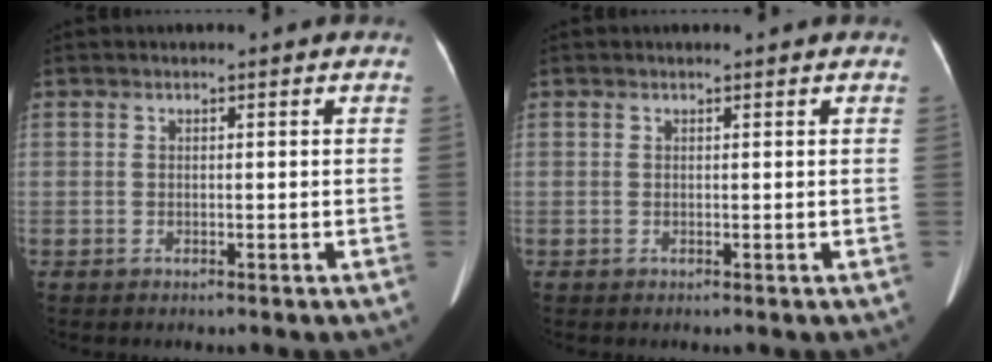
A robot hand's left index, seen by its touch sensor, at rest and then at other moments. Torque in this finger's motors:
{"motor_torque": [0.02, 0.08, -0.22, -0.03]}